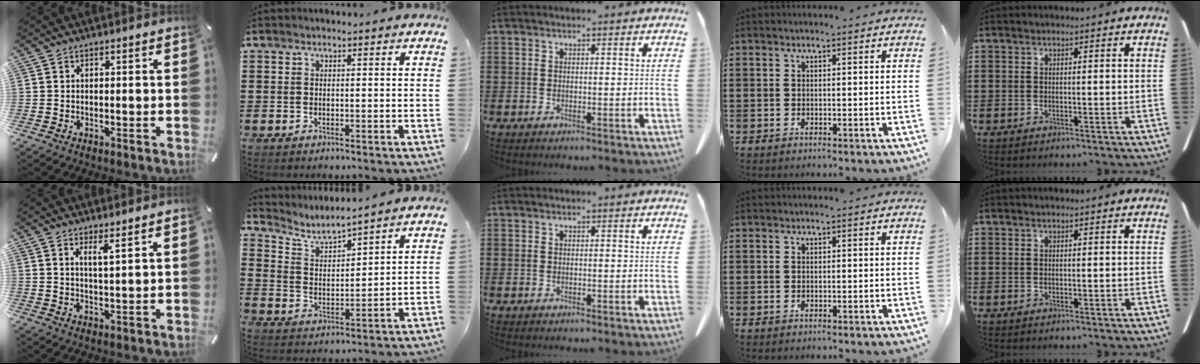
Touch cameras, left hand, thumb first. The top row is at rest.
{"thumb": {"total": 3.6, "force": [2.7, -0.3, 2.4], "torque": [-0.052, -0.011, 0.047]}, "index": {"total": 4.3, "force": [4.1, 0.3, 1.4], "torque": [-0.049, -0.027, 0.067]}}